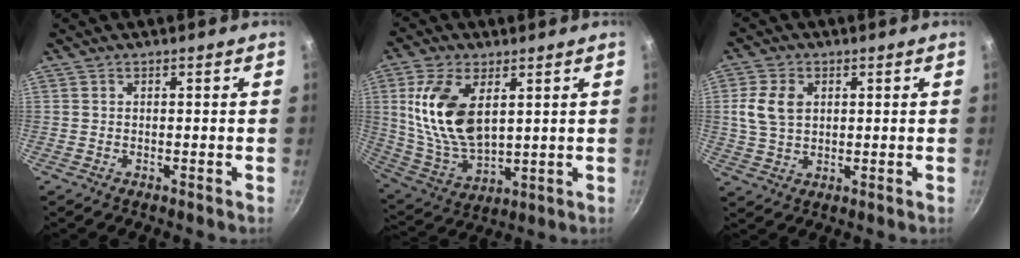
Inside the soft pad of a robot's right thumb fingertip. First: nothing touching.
{"total": 16.1, "force": [4.3, 8.6, 13.0], "torque": [-0.253, -0.017, 0.094]}
{"total": 7.3, "force": [1.5, 5.1, 5.0], "torque": [-0.095, 0.000, 0.032]}